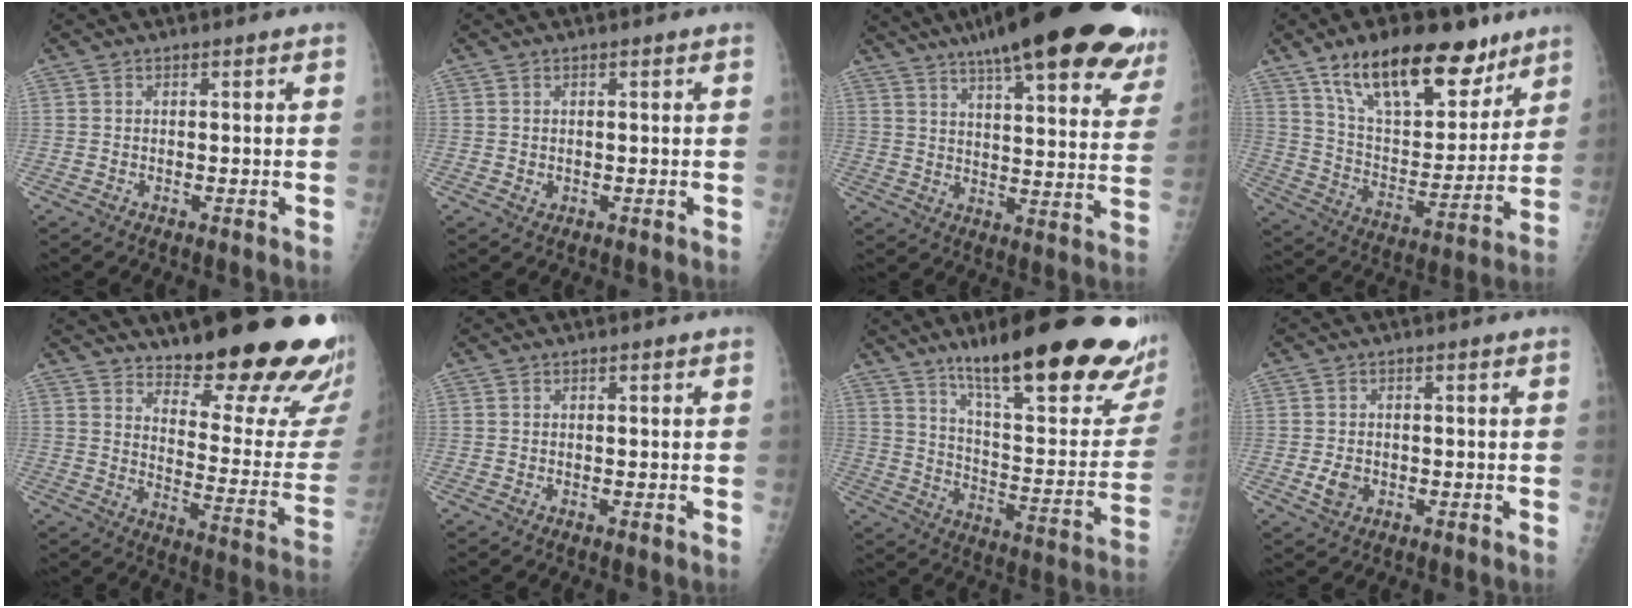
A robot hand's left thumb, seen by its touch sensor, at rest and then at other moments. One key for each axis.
{"total": 1.1, "fx": 0.0, "fy": 1.0, "fz": 0.5, "tx": -0.006, "ty": 0.000, "tz": 0.004}
{"total": 30.1, "fx": 21.4, "fy": 6.8, "fz": 20.0, "tx": -0.245, "ty": -0.055, "tz": 0.275}
{"total": 23.3, "fx": 15.0, "fy": 10.6, "fz": 14.3, "tx": -0.184, "ty": -0.052, "tz": 0.254}
{"total": 24.9, "fx": 18.1, "fy": 6.2, "fz": 15.9, "tx": -0.178, "ty": -0.132, "tz": 0.241}
{"total": 0.0}
{"total": 30.6, "fx": 19.9, "fy": 6.7, "fz": 22.3, "tx": -0.266, "ty": -0.080, "tz": 0.298}
{"total": 3.3, "fx": -0.9, "fy": 2.5, "fz": 2.0, "tx": -0.031, "ty": 0.001, "tz": -0.013}